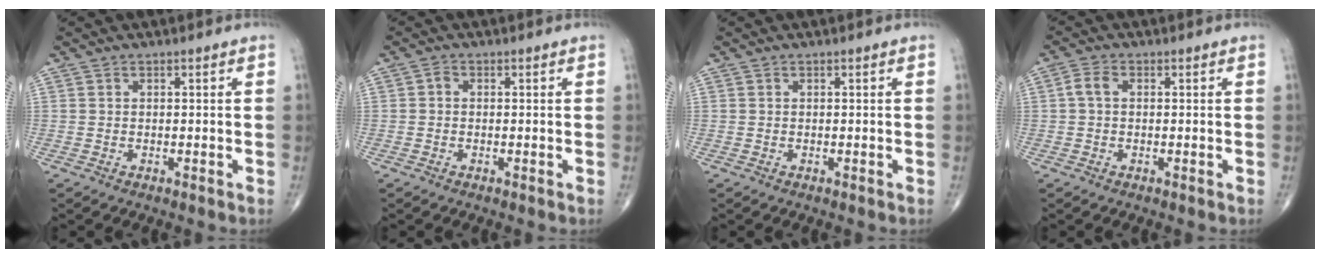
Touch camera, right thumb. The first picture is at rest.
{"total": 1.0, "force": [-0.1, 0.8, 0.6], "torque": [-0.006, 0.002, -0.007]}
{"total": 0.0}
{"total": 2.5, "force": [0.2, 1.6, 1.9], "torque": [-0.039, 0.007, -0.001]}